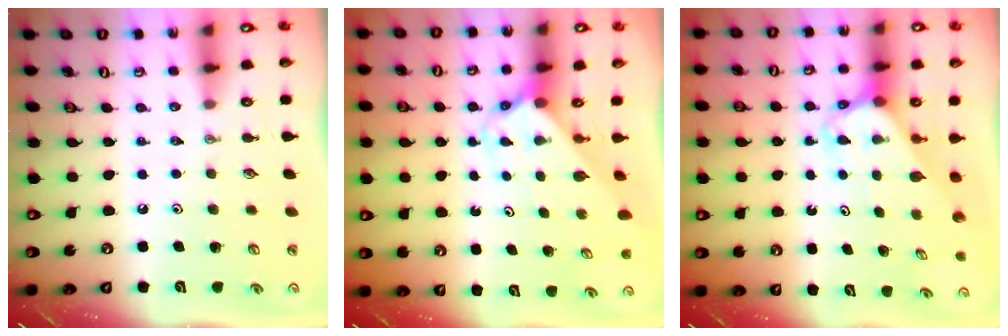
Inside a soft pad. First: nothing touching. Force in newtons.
{"total": 2.2, "press": 2.2, "slide": 0.1}
{"total": 2.8, "press": 2.8, "slide": 0.2}